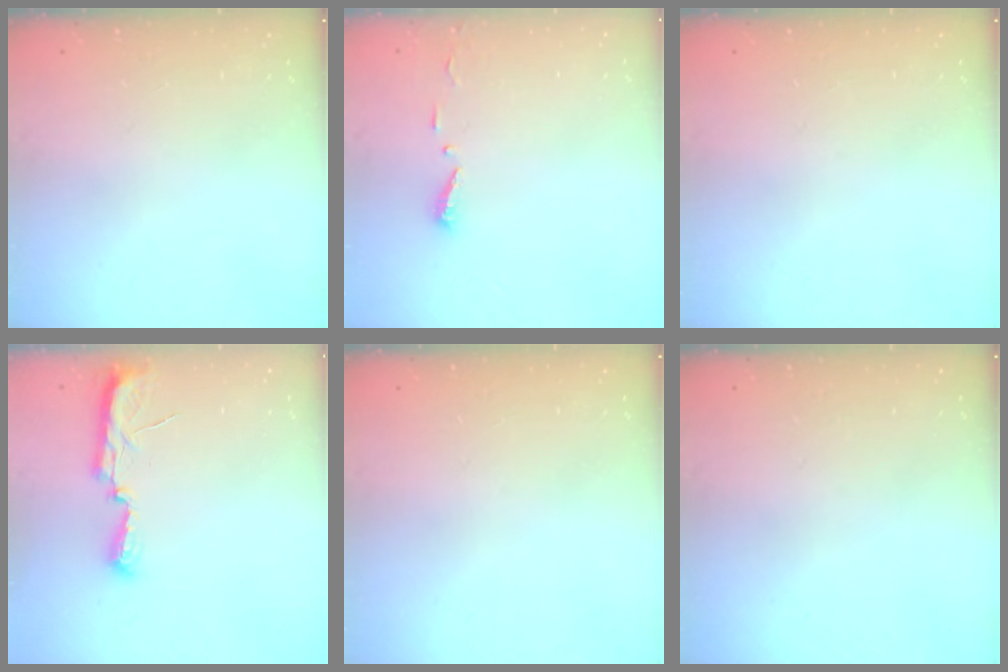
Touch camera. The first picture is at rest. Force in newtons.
{"total": 4.7, "press": 4.7, "slide": 0.5}
{"total": 0.0}
{"total": 7.7, "press": 7.6, "slide": 1.0}
{"total": 0.0}
{"total": 0.0}